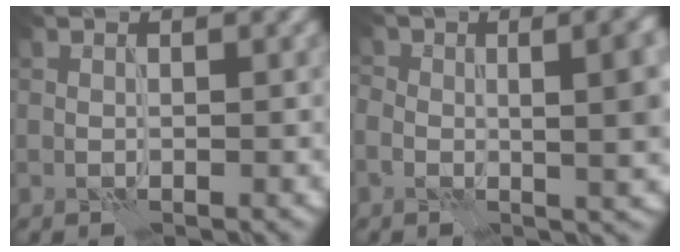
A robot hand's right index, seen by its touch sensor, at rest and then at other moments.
{"total": 9.3, "force": [0.6, 4.6, 8.1], "torque": [-0.093, -0.001, 0.010]}